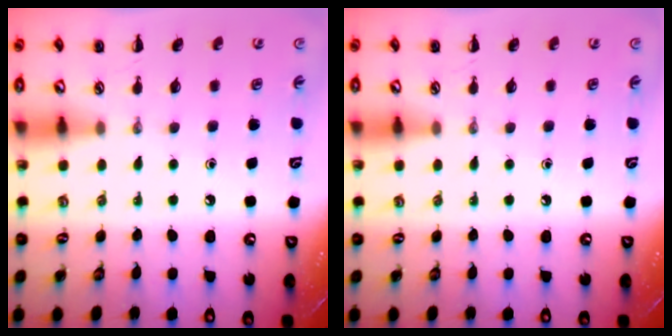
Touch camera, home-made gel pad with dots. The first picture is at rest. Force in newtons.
{"total": 0.0}